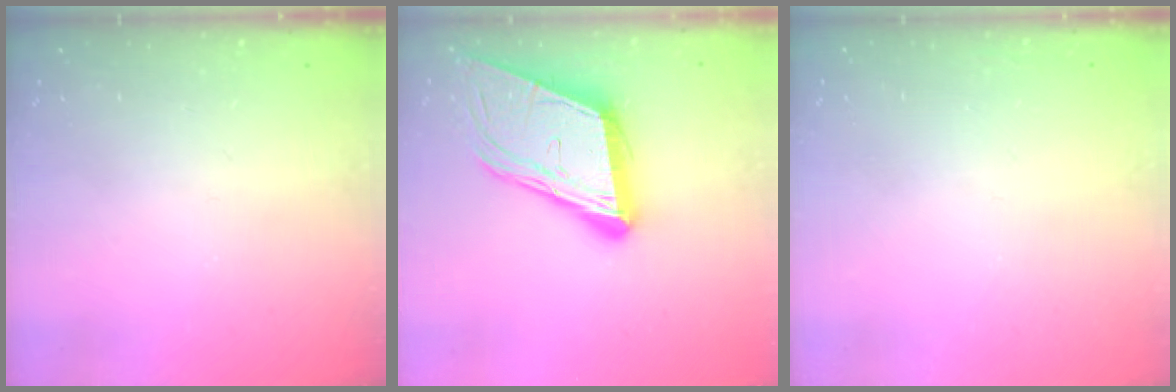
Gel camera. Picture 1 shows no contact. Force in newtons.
{"total": 16.6, "press": 16.1, "slide": 4.0}
{"total": 1.6, "press": 1.6, "slide": 0.1}